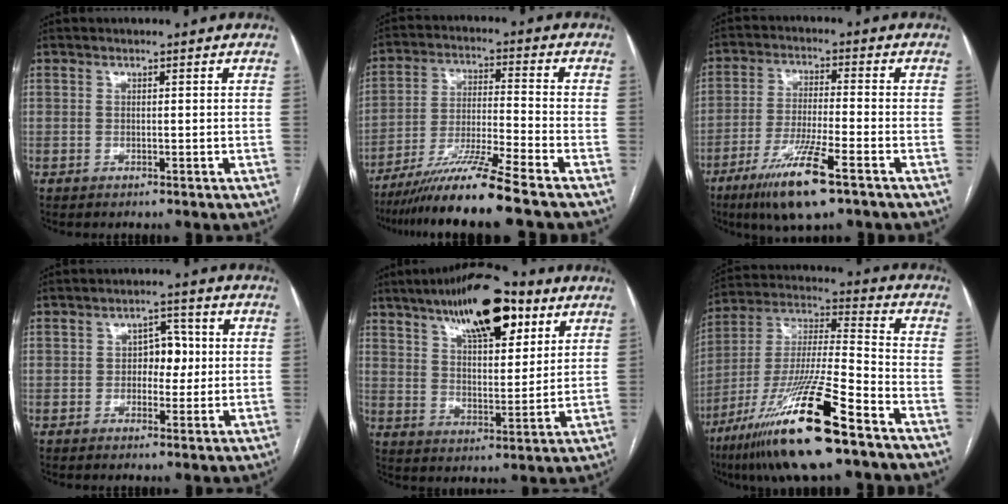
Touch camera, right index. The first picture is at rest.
{"total": 12.0, "force": [-9.5, -2.1, 7.0], "torque": [-0.124, -0.029, -0.172]}
{"total": 11.1, "force": [-6.5, 0.8, 8.9], "torque": [-0.176, -0.025, -0.115]}
{"total": 4.4, "force": [0.0, 2.8, 3.3], "torque": [-0.043, 0.014, 0.000]}
{"total": 17.1, "force": [10.2, 5.8, 12.5], "torque": [-0.215, 0.024, 0.171]}
{"total": 20.7, "force": [-12.5, 1.4, 16.4], "torque": [-0.336, -0.039, -0.228]}